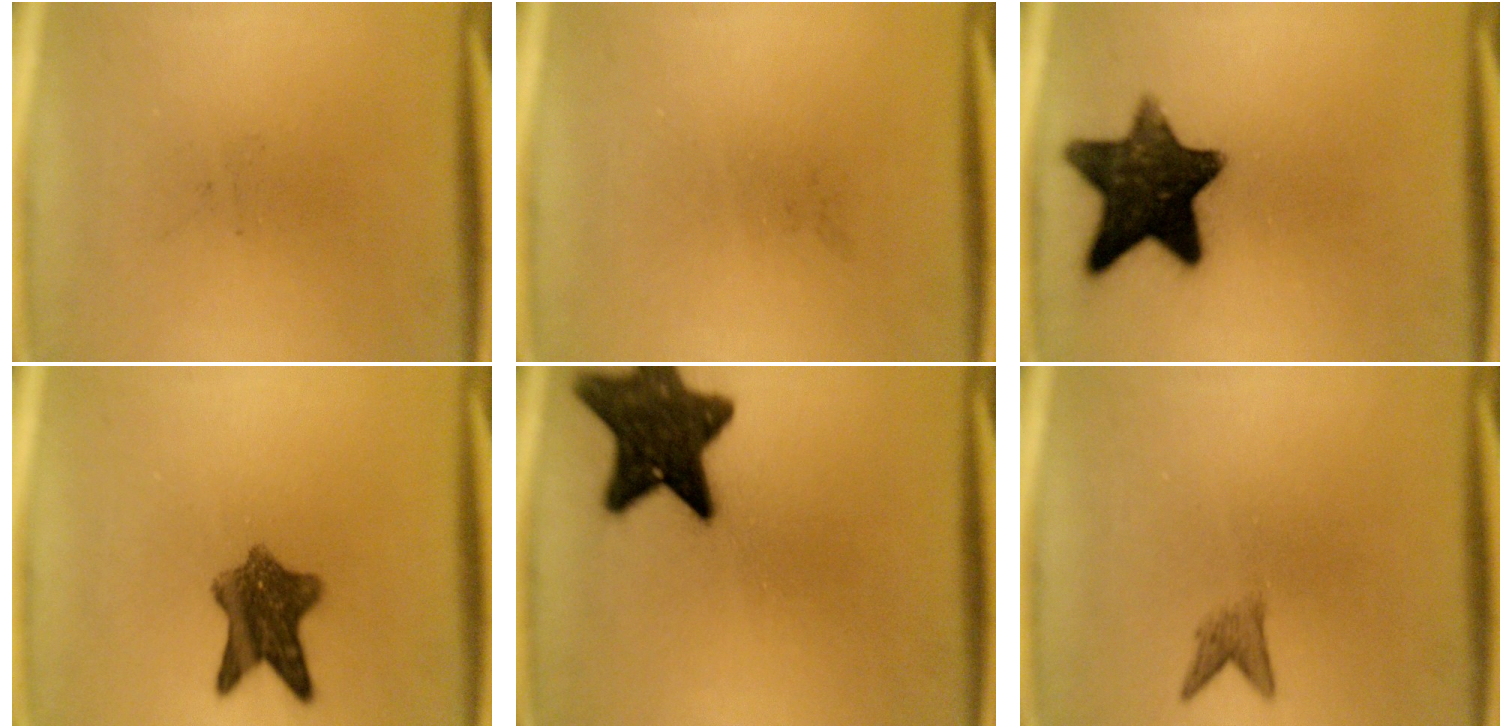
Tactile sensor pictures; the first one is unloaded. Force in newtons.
{"total": 0.0}
{"total": 14.1}
{"total": 8.0}
{"total": 13.8}
{"total": 1.8}